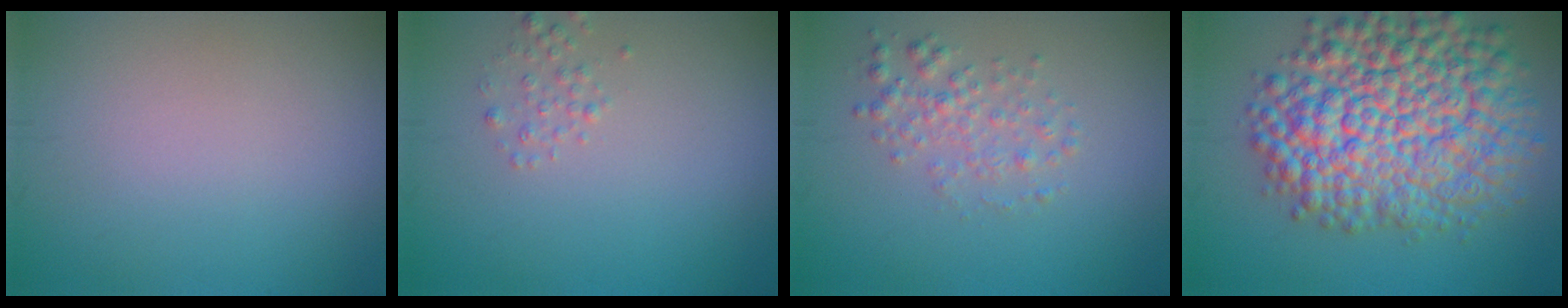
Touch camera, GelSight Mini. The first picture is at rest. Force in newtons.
{"total": 1.2, "press": 1.2, "slide": 0.1}
{"total": 2.2, "press": 2.2, "slide": 0.0}
{"total": 12.8, "press": 12.8, "slide": 0.4}